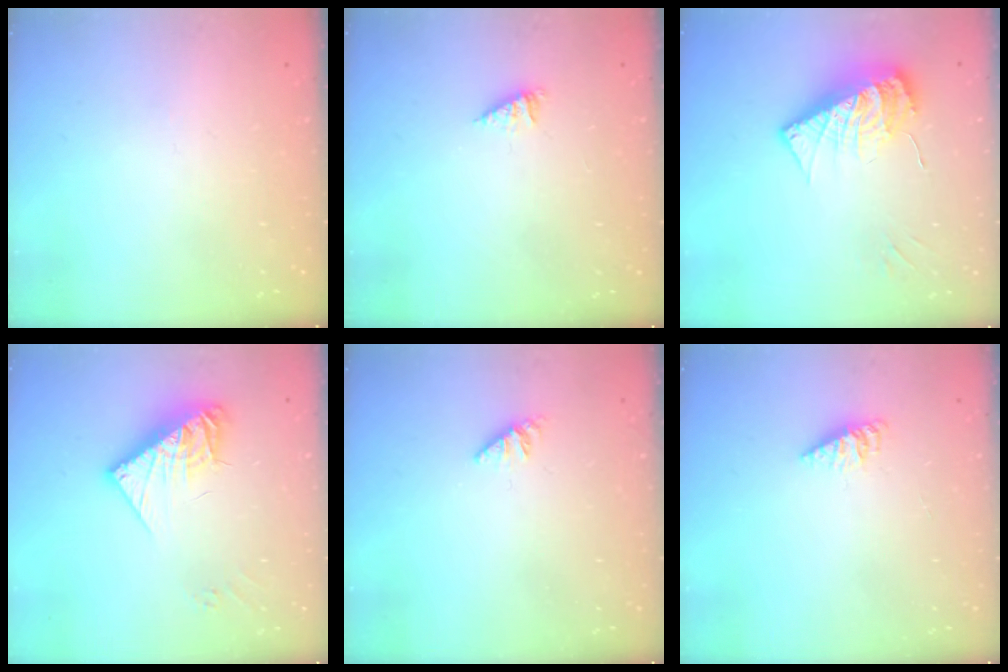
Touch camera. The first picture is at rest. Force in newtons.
{"total": 1.4, "press": 1.4, "slide": 0.2}
{"total": 14.2, "press": 14.2, "slide": 1.3}
{"total": 12.5, "press": 12.4, "slide": 1.1}
{"total": 0.6, "press": 0.6, "slide": 0.2}
{"total": 2.9, "press": 2.9, "slide": 0.3}